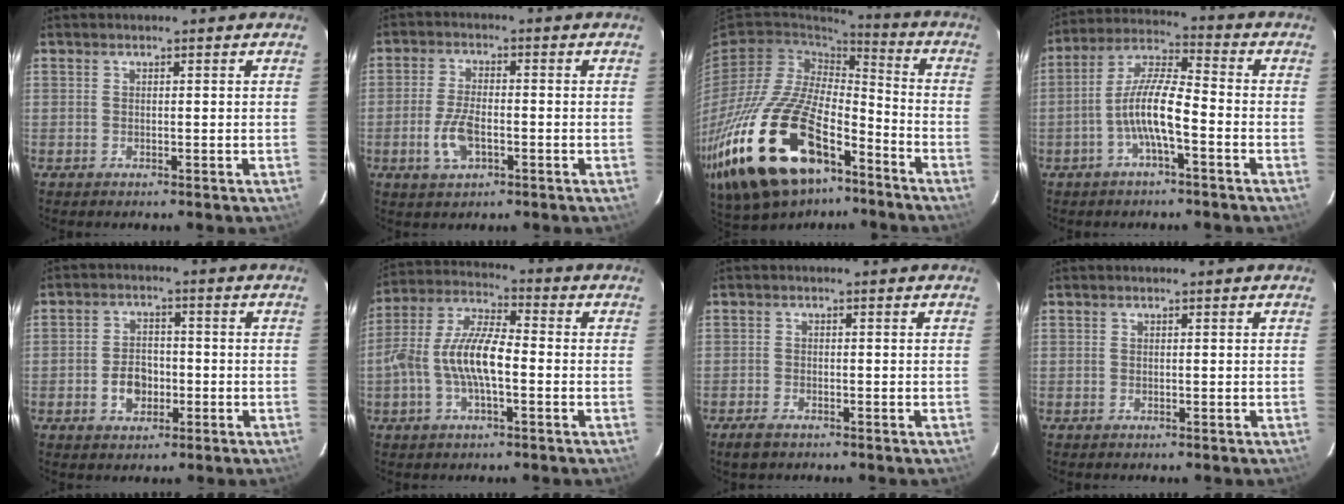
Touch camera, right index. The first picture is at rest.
{"total": 6.7, "force": [-2.3, 3.3, 5.4], "torque": [-0.118, -0.002, -0.041]}
{"total": 29.7, "force": [-15.8, 14.8, 20.3], "torque": [-0.427, -0.024, -0.264]}
{"total": 9.3, "force": [-3.5, 1.8, 8.5], "torque": [-0.181, 0.011, -0.067]}
{"total": 5.7, "force": [-1.9, 4.2, 3.4], "torque": [-0.067, 0.013, -0.026]}
{"total": 11.3, "force": [-2.5, 4.0, 10.3], "torque": [-0.219, 0.009, -0.049]}
{"total": 2.9, "force": [-2.2, 1.3, 1.4], "torque": [-0.038, -0.003, -0.041]}
{"total": 0.0}